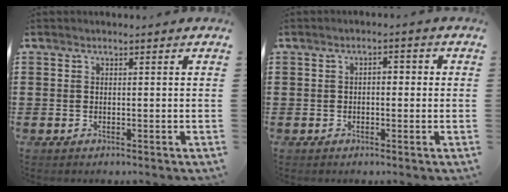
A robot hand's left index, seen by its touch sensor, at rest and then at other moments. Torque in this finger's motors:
{"motor_torque": [0.07, 0.02, 0.10, 0.03]}